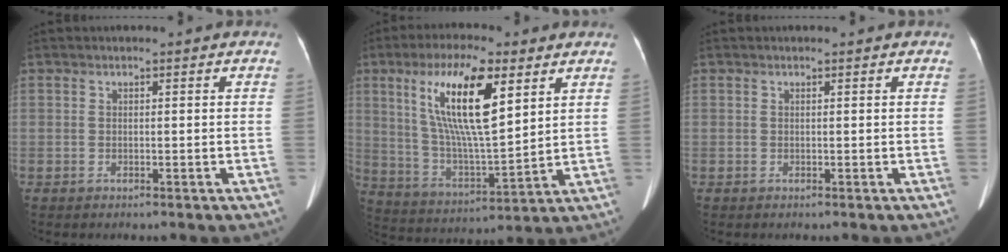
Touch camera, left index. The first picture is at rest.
{"total": 15.6, "force": [6.4, 3.3, 13.8], "torque": [-0.275, 0.004, 0.119]}
{"total": 0.0}